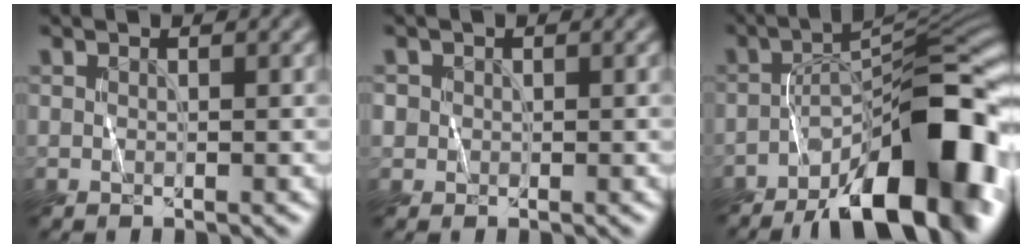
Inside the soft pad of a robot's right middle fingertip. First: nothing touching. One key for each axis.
{"total": 0.8, "fx": 0.4, "fy": 0.7, "fz": -0.1, "tx": -0.004, "ty": 0.001, "tz": 0.002}
{"total": 14.4, "fx": -9.2, "fy": 4.3, "fz": 10.3, "tx": -0.151, "ty": 0.014, "tz": -0.155}